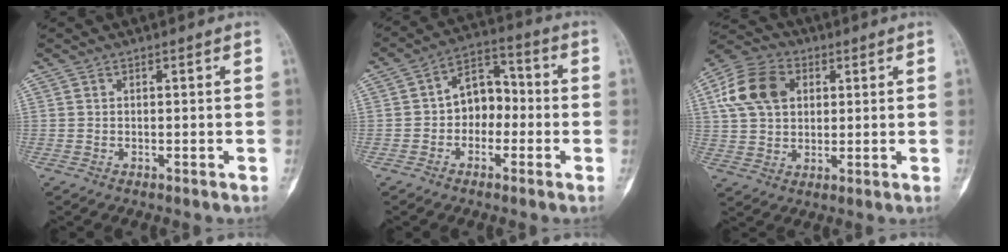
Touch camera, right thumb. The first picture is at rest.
{"total": 8.7, "force": [-1.2, 6.5, 5.7], "torque": [-0.053, 0.038, -0.035]}
{"total": 12.6, "force": [3.6, 9.2, 7.9], "torque": [-0.133, 0.009, 0.058]}